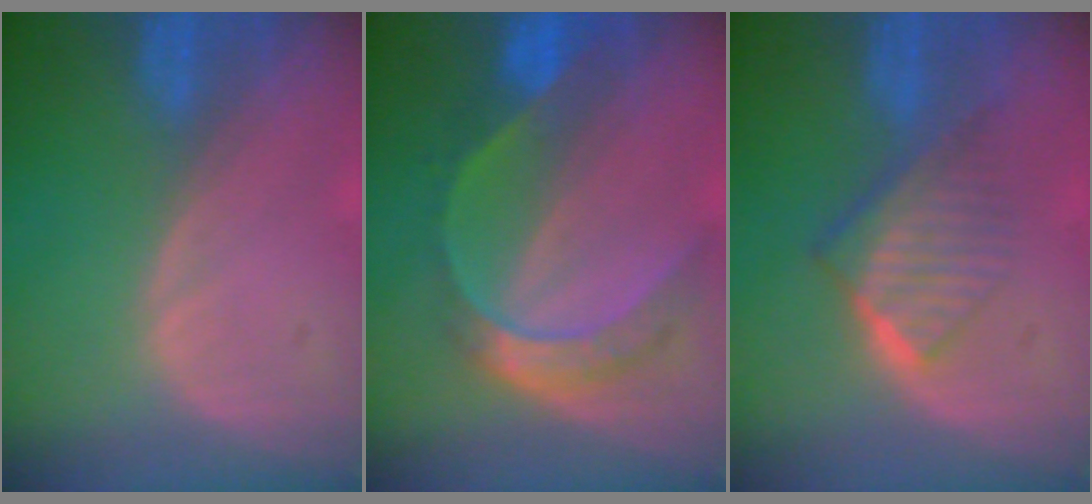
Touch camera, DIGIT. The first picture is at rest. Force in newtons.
{"total": 7.9, "press": 6.5, "slide": 4.4}
{"total": 6.5, "press": 5.5, "slide": 3.4}